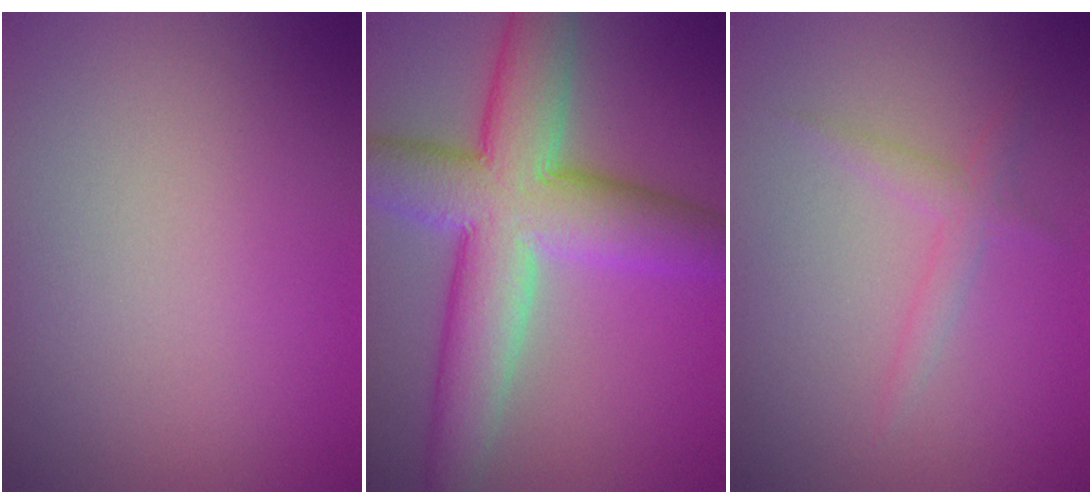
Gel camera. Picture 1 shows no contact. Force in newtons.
{"total": 10.6, "press": 10.6, "slide": 0.7}
{"total": 1.6, "press": 1.6, "slide": 0.1}